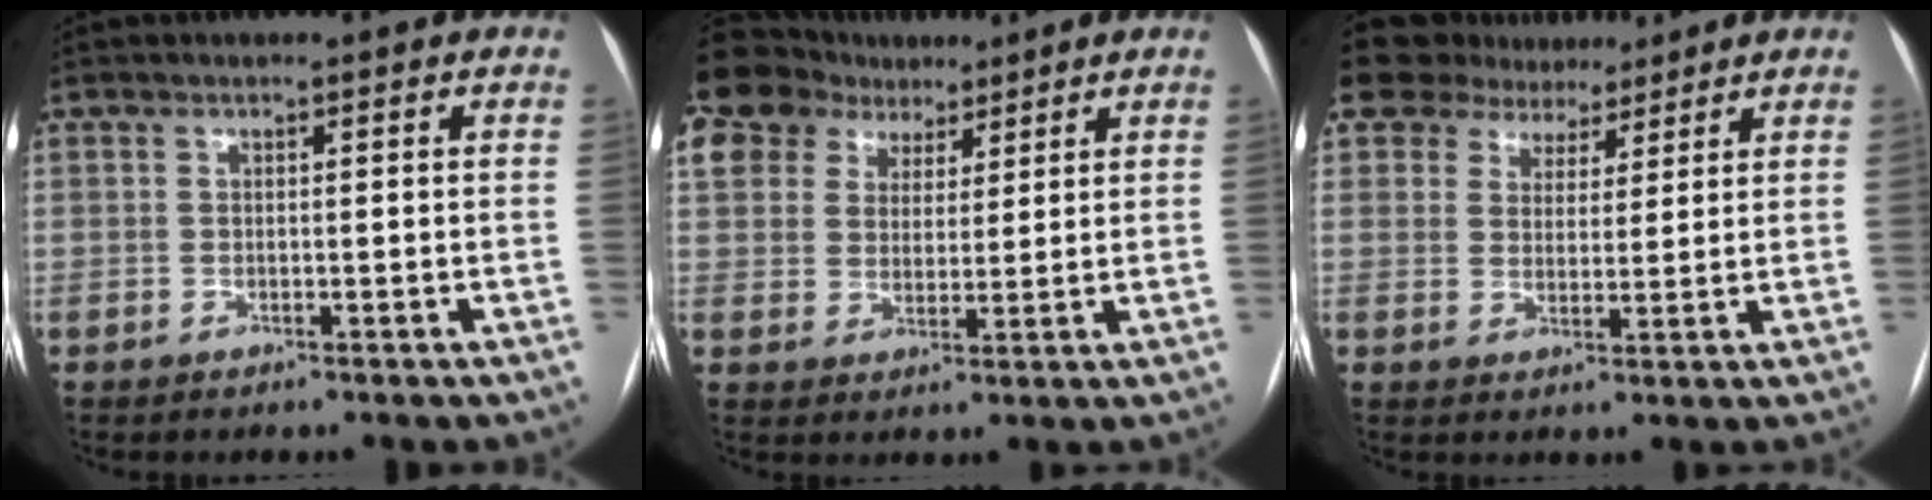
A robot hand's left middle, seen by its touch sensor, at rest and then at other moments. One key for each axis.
{"total": 14.6, "fx": 9.8, "fy": 9.6, "fz": 5.0, "tx": -0.143, "ty": 0.055, "tz": 0.183}
{"total": 6.2, "fx": 5.8, "fy": 1.9, "fz": -0.5, "tx": 0.027, "ty": 0.000, "tz": 0.088}